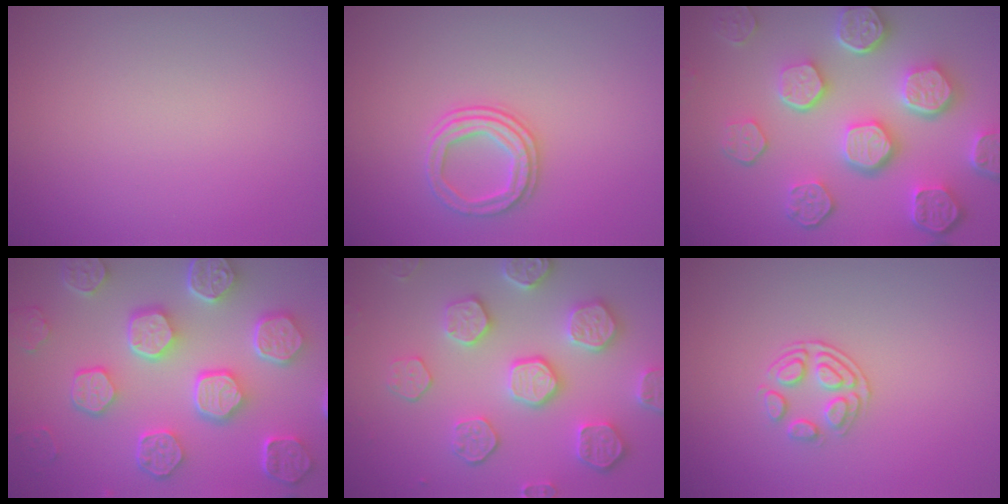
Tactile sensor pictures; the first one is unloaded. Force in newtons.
{"total": 2.5, "press": 2.3, "slide": 1.0}
{"total": 8.3, "press": 6.2, "slide": 5.5}
{"total": 8.8, "press": 6.7, "slide": 5.6}
{"total": 5.6, "press": 5.1, "slide": 2.3}
{"total": 2.1, "press": 1.4, "slide": 1.5}